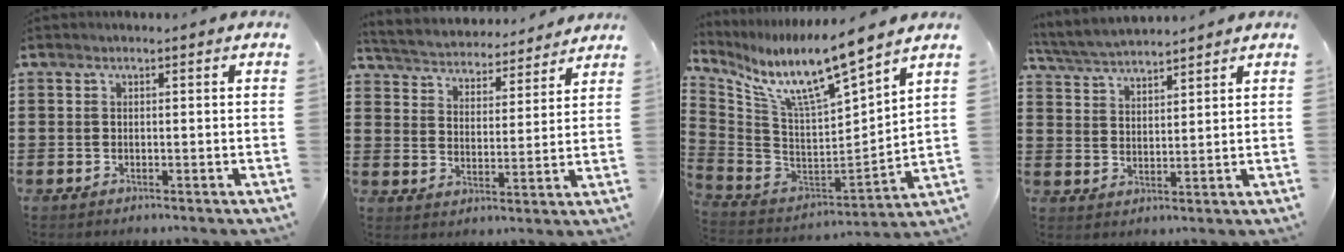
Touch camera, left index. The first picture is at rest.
{"total": 4.0, "force": [4.0, 0.3, -0.1], "torque": [-0.025, -0.032, 0.064]}
{"total": 11.2, "force": [8.5, 0.8, 7.3], "torque": [-0.163, -0.068, 0.138]}
{"total": 4.5, "force": [4.4, 0.4, 0.9], "torque": [-0.036, -0.018, 0.079]}